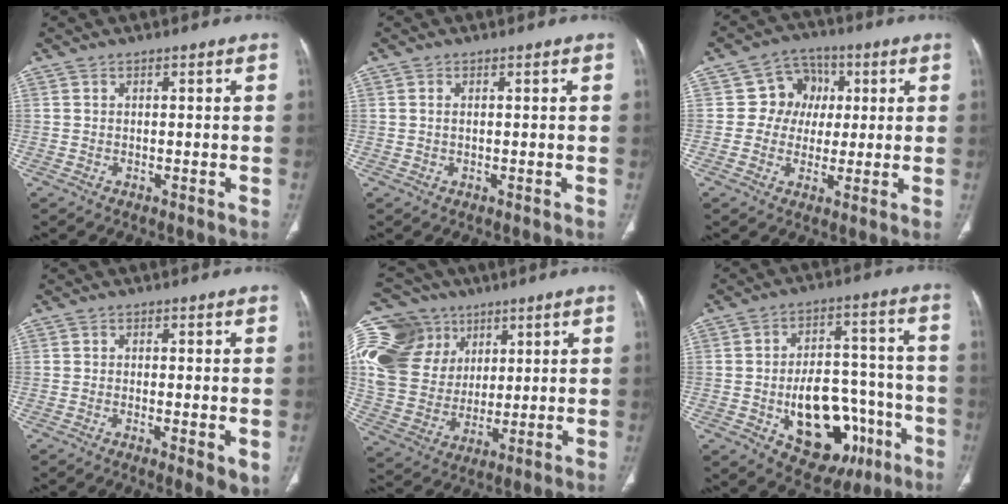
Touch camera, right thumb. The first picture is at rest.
{"total": 0.6, "force": [0.1, 0.3, 0.5], "torque": [-0.015, 0.004, 0.004]}
{"total": 8.1, "force": [1.2, 7.5, 2.9], "torque": [0.006, 0.011, 0.012]}
{"total": 4.7, "force": [-1.2, 1.3, 4.3], "torque": [-0.068, -0.013, -0.020]}
{"total": 25.6, "force": [9.9, 20.1, 12.5], "torque": [-0.284, 0.037, 0.203]}
{"total": 19.5, "force": [-6.8, 12.0, 13.8], "torque": [-0.158, 0.047, -0.081]}